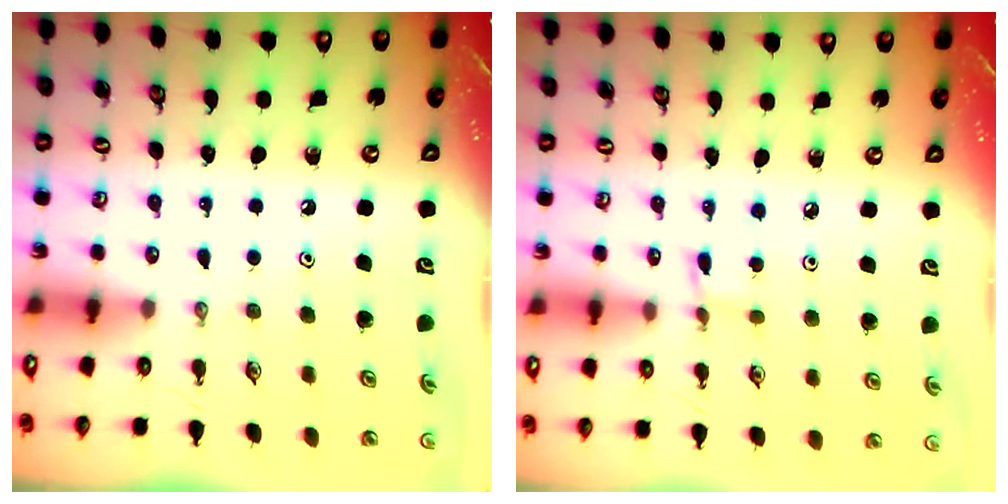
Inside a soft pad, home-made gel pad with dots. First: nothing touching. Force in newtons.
{"total": 1.2, "press": 1.2, "slide": 0.1}